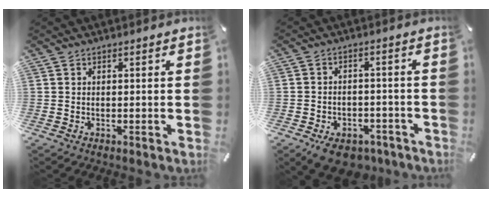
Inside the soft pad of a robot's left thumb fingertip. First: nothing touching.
{"total": 6.4, "force": [-4.2, 3.9, 2.8], "torque": [-0.049, 0.025, -0.074]}